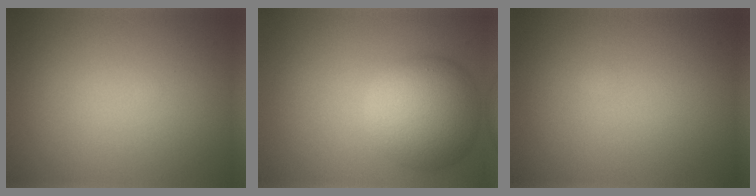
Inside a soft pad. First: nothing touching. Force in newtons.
{"total": 7.7, "press": 7.7, "slide": 0.4}
{"total": 0.0}